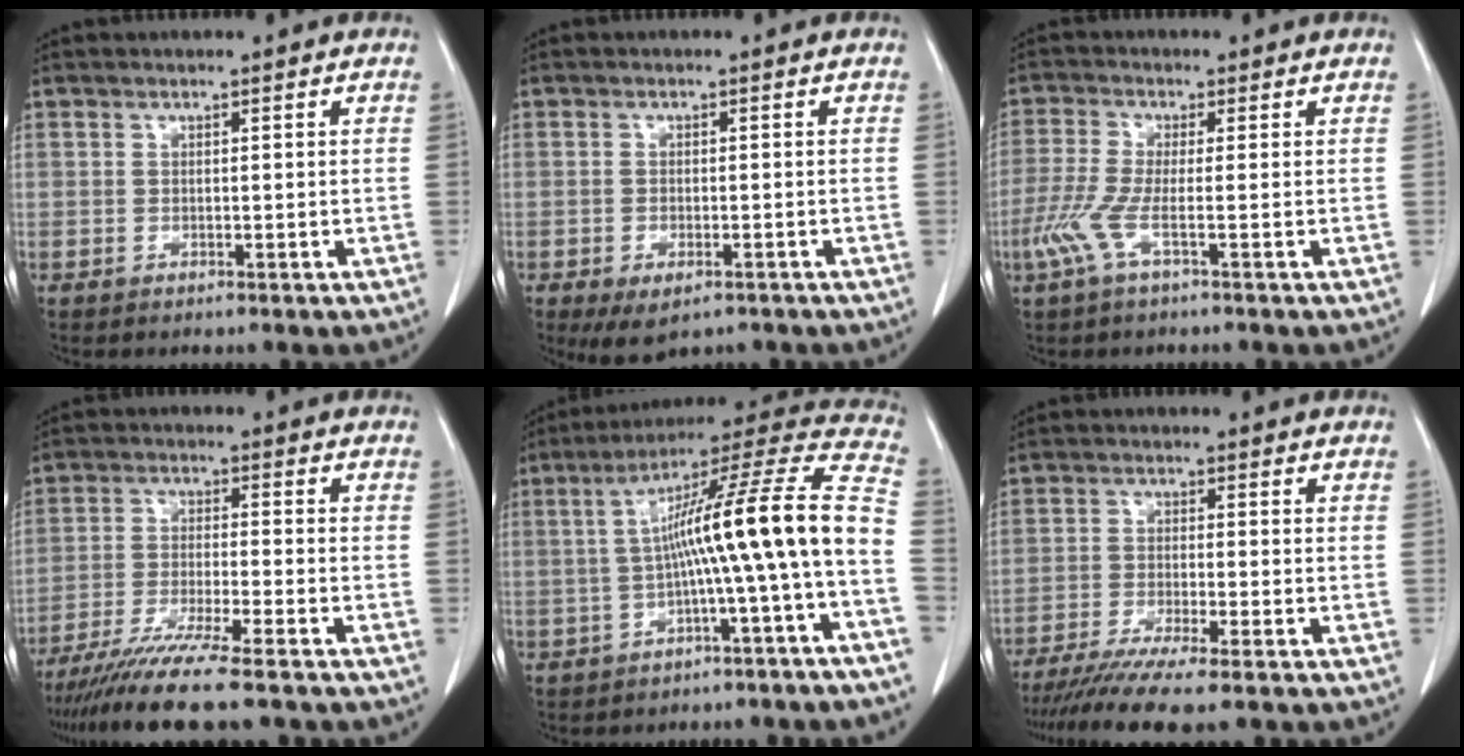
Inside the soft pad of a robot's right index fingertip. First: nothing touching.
{"total": 5.4, "force": [-3.4, 2.5, 3.3], "torque": [-0.052, -0.007, -0.047]}
{"total": 4.7, "force": [-1.8, 0.2, 4.3], "torque": [-0.108, -0.009, -0.044]}
{"total": 12.9, "force": [-10.7, -0.6, 7.1], "torque": [-0.106, -0.036, -0.171]}
{"total": 16.2, "force": [-2.6, -1.1, 15.9], "torque": [-0.230, 0.042, -0.047]}
{"total": 10.8, "force": [-9.0, -0.7, 5.9], "torque": [-0.076, -0.029, -0.140]}